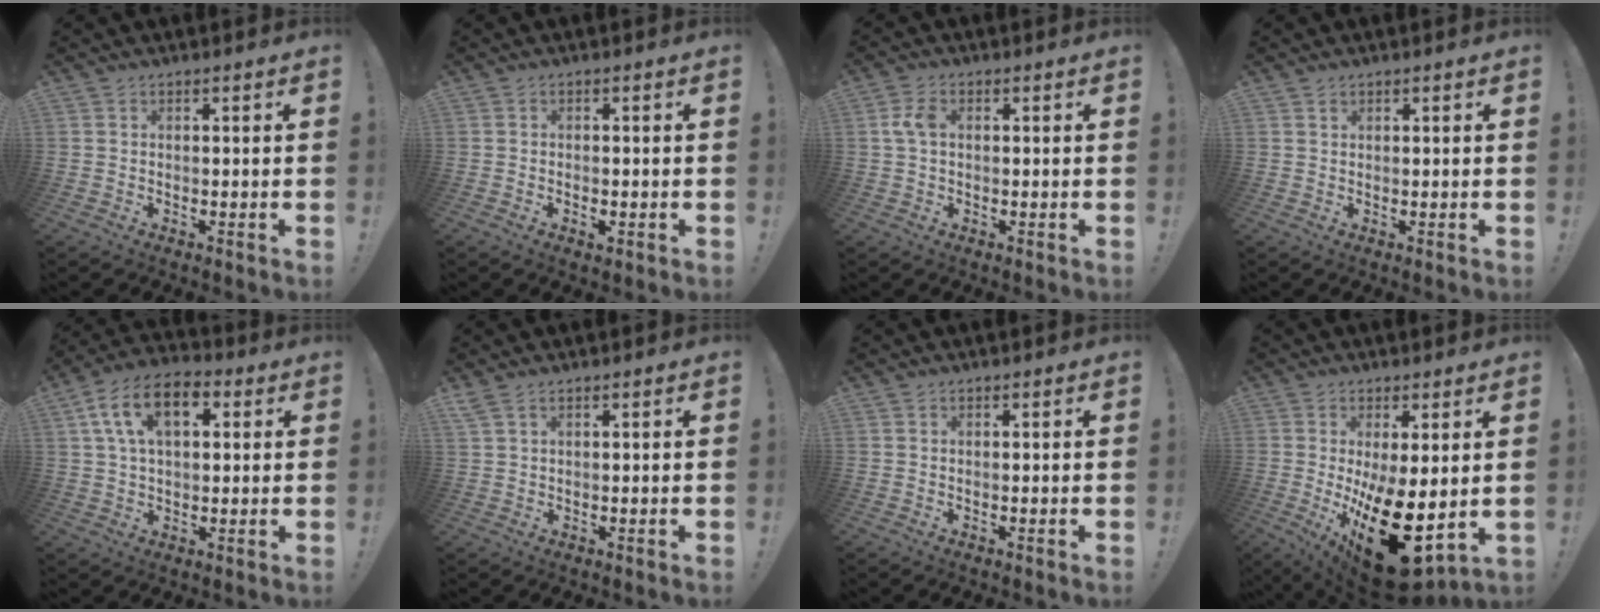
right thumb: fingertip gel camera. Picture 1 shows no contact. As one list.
[{"total": 1.3, "force": [-0.7, 0.8, 0.7], "torque": [-0.006, 0.002, -0.011]}, {"total": 5.1, "force": [0.8, 3.4, 3.8], "torque": [-0.077, 0.010, 0.015]}, {"total": 1.0, "force": [0.9, 0.4, 0.0], "torque": [0.007, -0.004, 0.016]}, {"total": 13.8, "force": [4.5, 8.1, 10.3], "torque": [-0.173, 0.005, 0.080]}, {"total": 2.4, "force": [1.6, 0.9, 1.4], "torque": [-0.030, -0.003, 0.032]}, {"total": 0.0}, {"total": 20.8, "force": [-4.0, 8.5, 18.5], "torque": [-0.270, -0.003, -0.040]}]